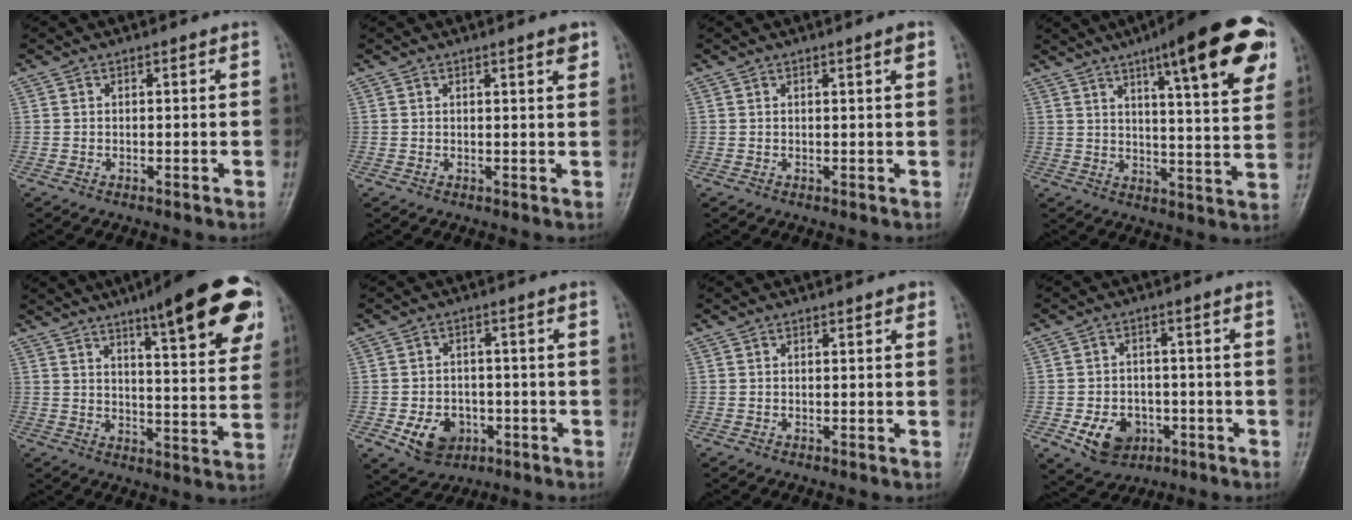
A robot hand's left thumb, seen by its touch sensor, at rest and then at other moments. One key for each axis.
{"total": 2.2, "fx": 1.4, "fy": 0.3, "fz": 1.7, "tx": -0.021, "ty": -0.007, "tz": 0.017}
{"total": 1.5, "fx": 0.8, "fy": 0.0, "fz": 1.3, "tx": -0.018, "ty": -0.003, "tz": 0.011}
{"total": 20.8, "fx": 10.8, "fy": 4.4, "fz": 17.2, "tx": -0.211, "ty": -0.025, "tz": 0.147}
{"total": 19.5, "fx": 10.8, "fy": 4.4, "fz": 15.7, "tx": -0.180, "ty": -0.033, "tz": 0.146}
{"total": 7.6, "fx": -2.8, "fy": 5.8, "fz": 4.0, "tx": -0.043, "ty": 0.015, "tz": -0.037}
{"total": 0.7, "fx": 0.4, "fy": 0.3, "fz": 0.5, "tx": -0.008, "ty": 0.000, "tz": 0.002}
{"total": 8.2, "fx": -3.0, "fy": 6.3, "fz": 4.3, "tx": -0.047, "ty": 0.017, "tz": -0.040}